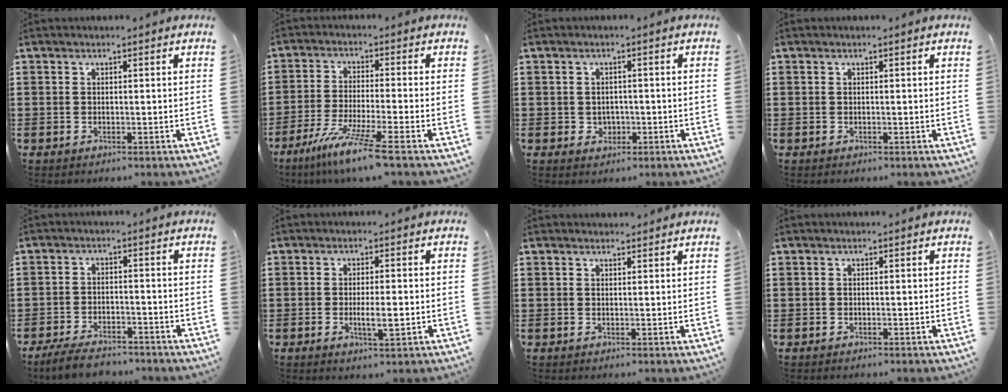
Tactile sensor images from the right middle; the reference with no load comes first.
{"total": 7.5, "force": [-5.5, -0.8, 5.0], "torque": [-0.107, -0.023, -0.108]}
{"total": 1.6, "force": [-0.3, 1.4, 0.7], "torque": [-0.017, 0.004, -0.009]}
{"total": 0.0}
{"total": 4.7, "force": [-4.3, 1.1, 1.8], "torque": [-0.034, 0.004, -0.084]}
{"total": 4.1, "force": [-1.0, 1.2, 3.8], "torque": [-0.055, 0.000, -0.021]}
{"total": 1.0, "force": [0.9, 0.1, -0.2], "torque": [0.008, -0.005, 0.017]}
{"total": 0.0}